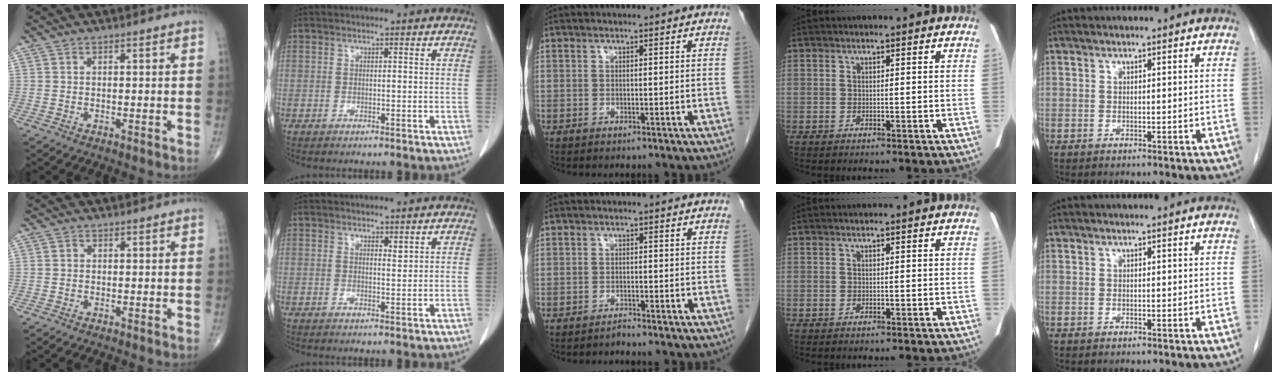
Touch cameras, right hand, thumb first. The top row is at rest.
{"thumb": {"total": 0.6, "force": [-0.1, 0.6, 0.2], "torque": [0.001, 0.002, -0.002]}, "index": {"total": 0.9, "force": [0.7, 0.2, 0.5], "torque": [-0.011, -0.007, 0.012]}, "middle": {"total": 0.9, "force": [-0.8, 0.0, -0.2], "torque": [0.008, -0.003, -0.014]}}